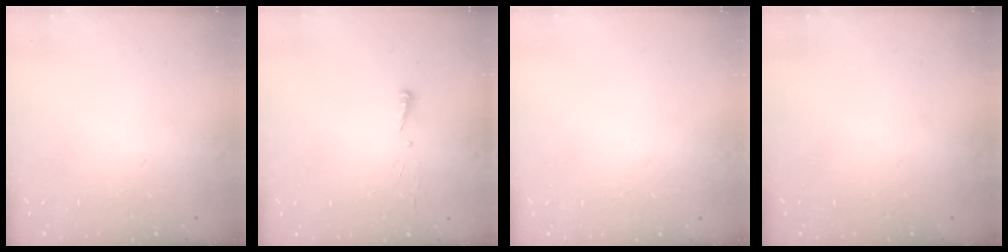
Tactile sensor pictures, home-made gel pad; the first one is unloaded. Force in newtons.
{"total": 4.1, "press": 4.0, "slide": 1.0}
{"total": 1.1, "press": 0.9, "slide": 0.6}
{"total": 0.0}